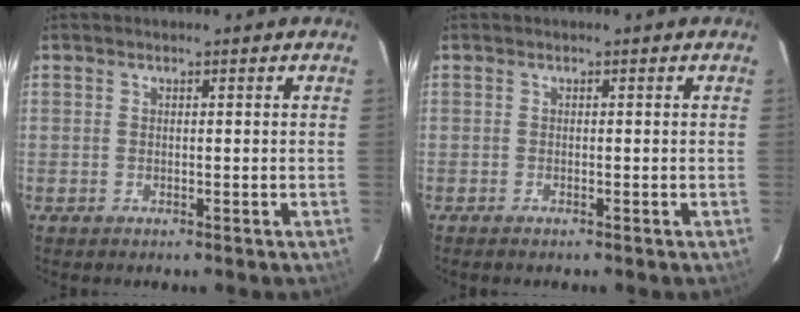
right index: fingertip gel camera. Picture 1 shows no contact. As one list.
[{"total": 1.0, "force": [-0.9, 0.2, 0.4], "torque": [-0.012, -0.002, -0.017]}]